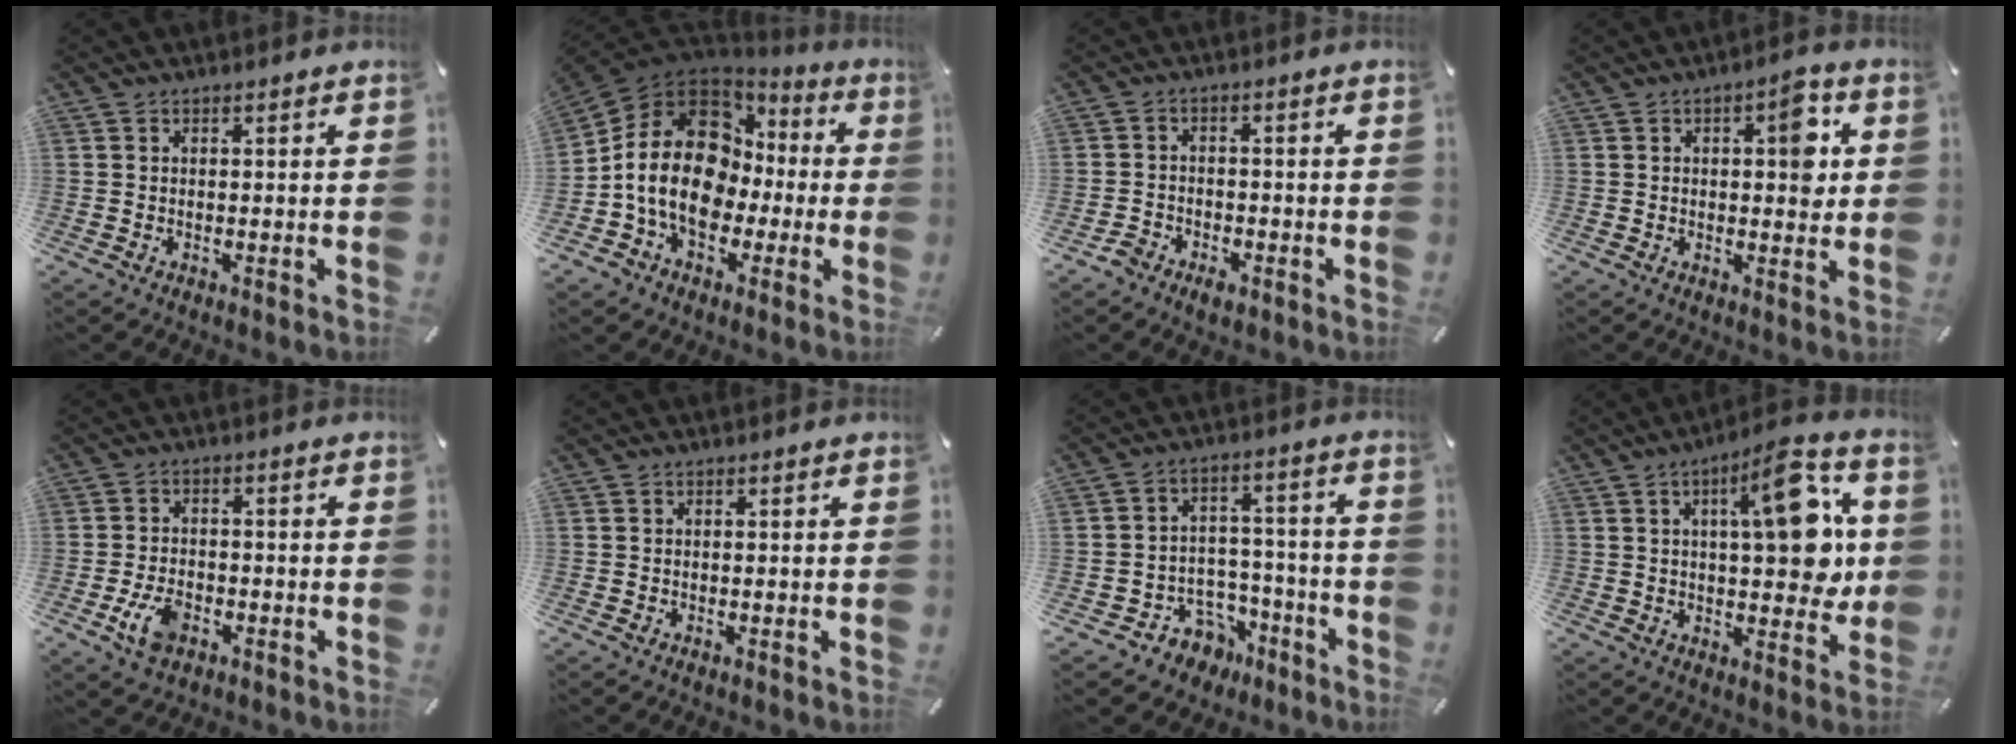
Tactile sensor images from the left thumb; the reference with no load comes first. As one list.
[{"total": 18.6, "force": [-2.1, 14.7, 11.3], "torque": [-0.240, 0.018, -0.035]}, {"total": 3.5, "force": [-2.5, 2.3, 1.0], "torque": [-0.022, 0.011, -0.049]}, {"total": 8.3, "force": [1.7, 3.9, 7.1], "torque": [-0.069, -0.012, 0.018]}, {"total": 6.3, "force": [-2.8, 3.8, 4.1], "torque": [-0.095, 0.009, -0.054]}, {"total": 0.0}, {"total": 7.9, "force": [-3.3, 7.0, 1.4], "torque": [-0.014, 0.025, -0.049]}, {"total": 17.3, "force": [4.7, 6.8, 15.2], "torque": [-0.193, -0.018, 0.067]}]